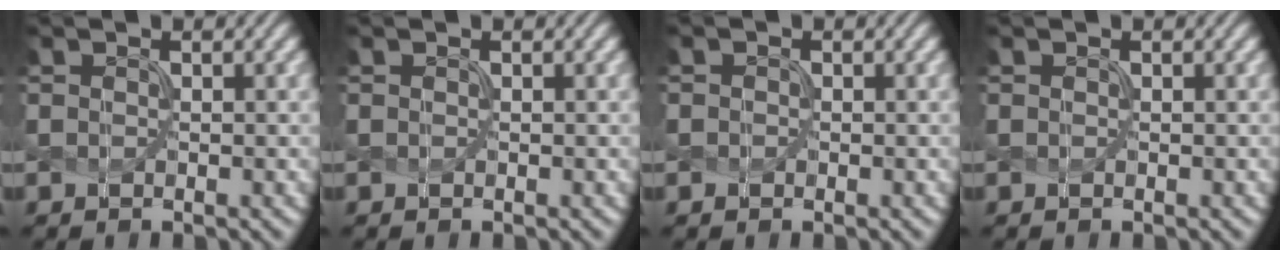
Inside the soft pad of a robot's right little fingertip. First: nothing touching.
{"total": 0.0}
{"total": 0.5, "force": [-0.2, -0.1, -0.5], "torque": [0.006, 0.000, 0.003]}
{"total": 0.5, "force": [-0.1, -0.1, -0.5], "torque": [0.007, 0.000, 0.005]}